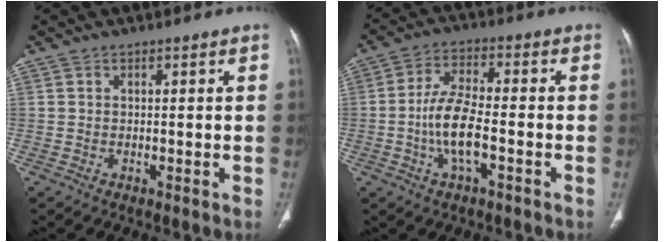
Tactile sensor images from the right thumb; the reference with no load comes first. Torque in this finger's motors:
{"motor_torque": [2.90, 2.11, 1.44, -0.62, 0.53]}